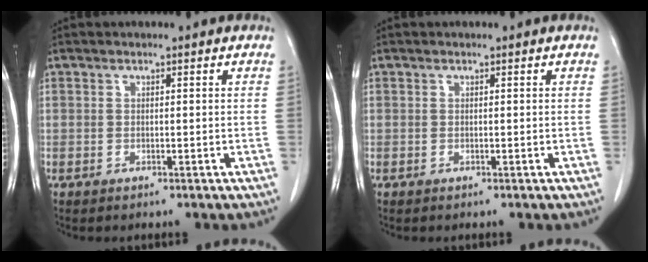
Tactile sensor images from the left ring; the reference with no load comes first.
{"total": 0.0}